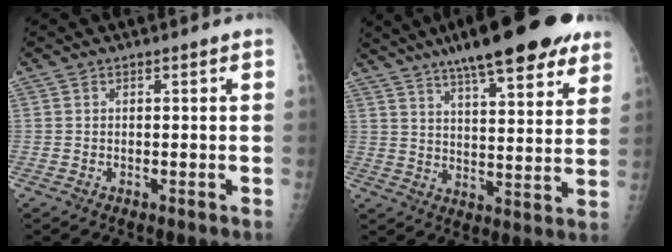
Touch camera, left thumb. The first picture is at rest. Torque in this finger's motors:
{"motor_torque": [3.77, 1.24, 1.51, -1.25, 0.41]}